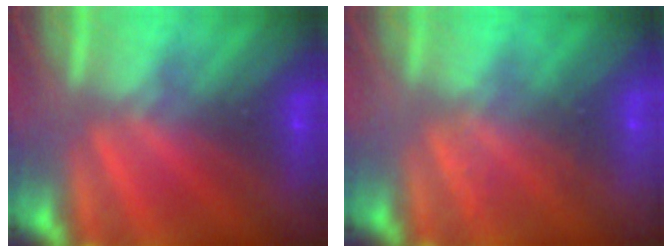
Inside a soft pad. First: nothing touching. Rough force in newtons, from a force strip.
{"total": 2.2}